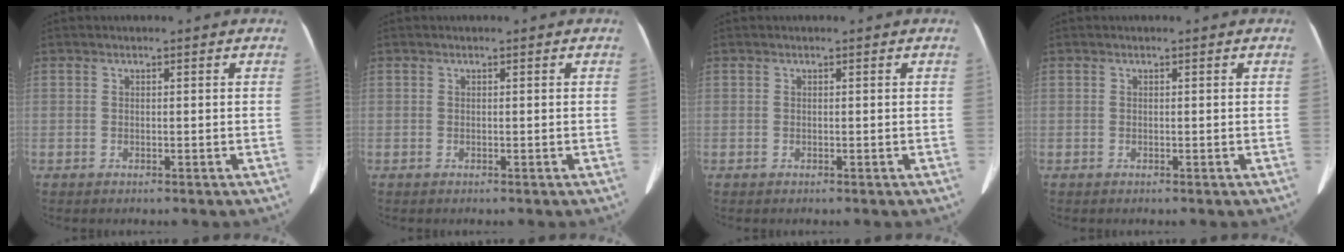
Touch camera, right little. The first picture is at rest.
{"total": 0.0}
{"total": 0.0}
{"total": 0.0}